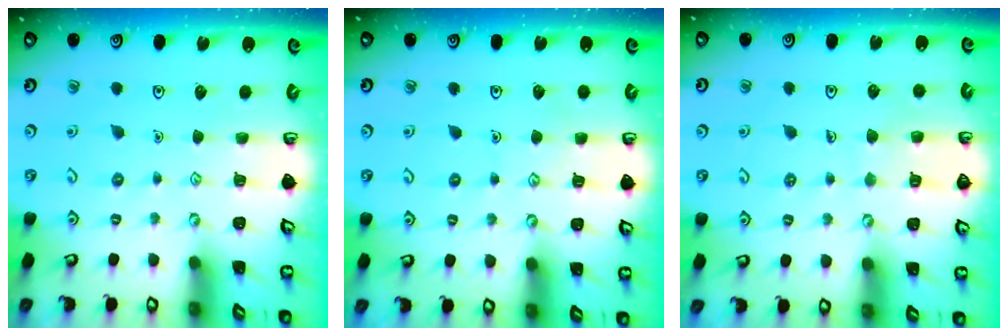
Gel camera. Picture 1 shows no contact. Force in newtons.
{"total": 4.5, "press": 4.5, "slide": 0.3}
{"total": 4.6, "press": 4.6, "slide": 0.3}